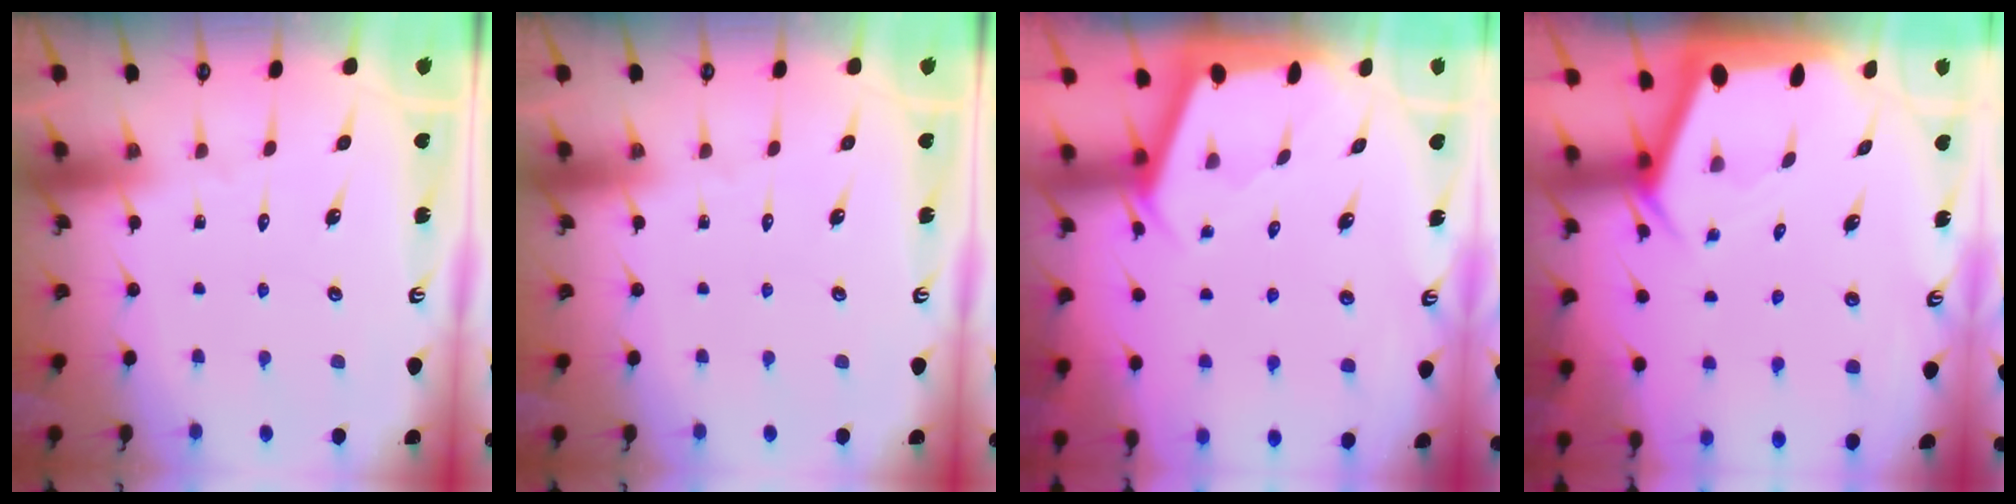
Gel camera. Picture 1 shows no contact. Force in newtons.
{"total": 0.0}
{"total": 2.7, "press": 2.7, "slide": 0.2}
{"total": 3.0, "press": 2.9, "slide": 0.4}